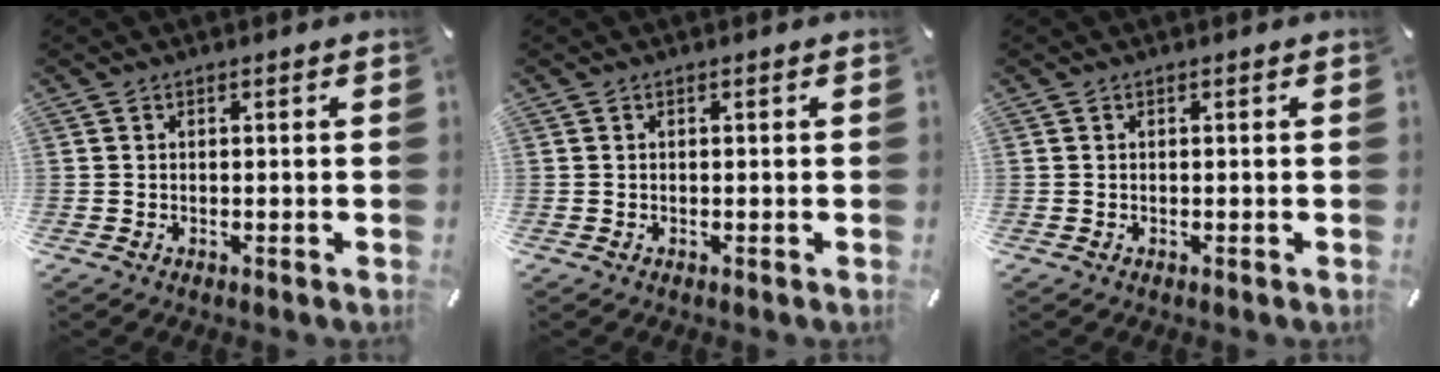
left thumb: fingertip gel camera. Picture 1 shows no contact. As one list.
[{"total": 0.0}, {"total": 0.0}]